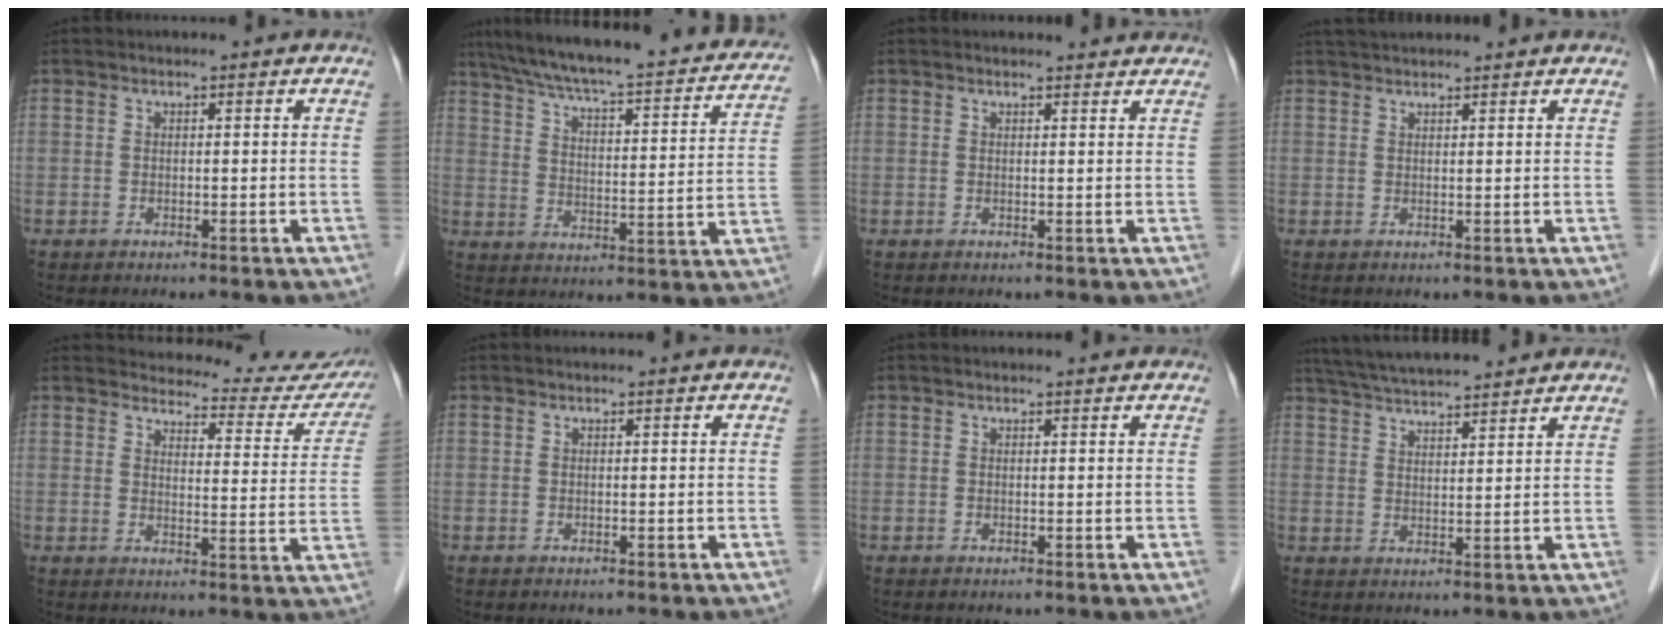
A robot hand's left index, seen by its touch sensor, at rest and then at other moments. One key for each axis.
{"total": 28.5, "fx": 24.5, "fy": 4.8, "fz": 13.8, "tx": -0.219, "ty": -0.019, "tz": 0.312}
{"total": 2.8, "fx": 2.7, "fy": 0.5, "fz": 0.2, "tx": -0.009, "ty": 0.005, "tz": 0.026}
{"total": 5.0, "fx": 4.6, "fy": 0.3, "fz": 1.7, "tx": -0.024, "ty": 0.039, "tz": 0.071}
{"total": 16.7, "fx": 16.2, "fy": 3.0, "fz": 2.6, "tx": -0.006, "ty": -0.072, "tz": 0.163}
{"total": 0.0}
{"total": 0.8, "fx": 0.8, "fy": 0.0, "fz": 0.1, "tx": -0.009, "ty": 0.003, "tz": 0.010}
{"total": 12.0, "fx": 11.0, "fy": 0.6, "fz": 4.8, "tx": -0.089, "ty": 0.029, "tz": 0.172}